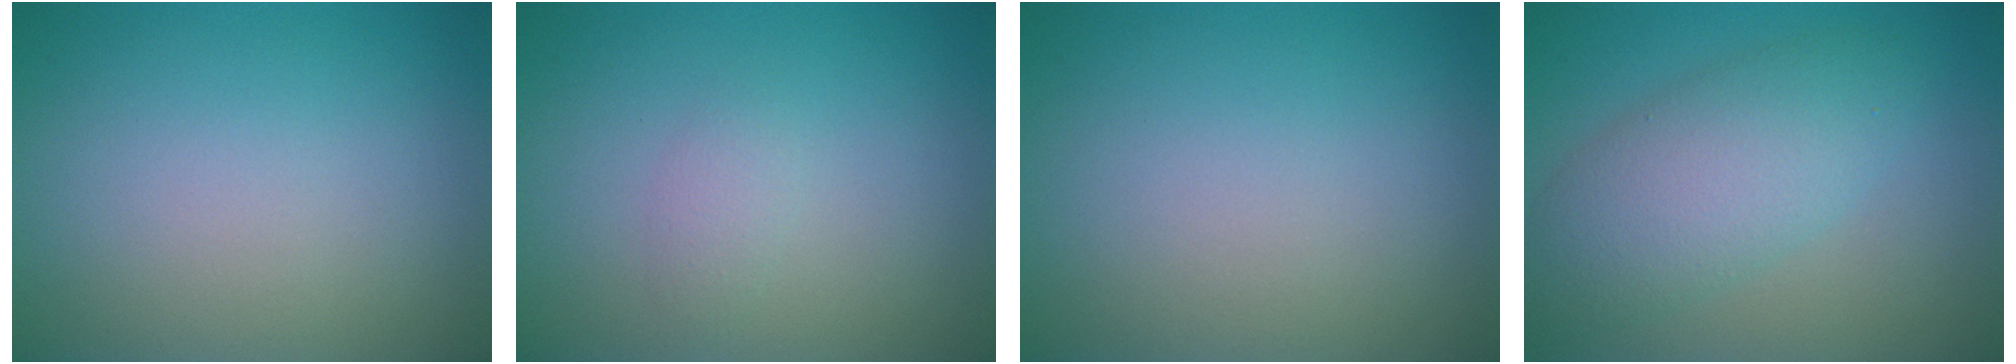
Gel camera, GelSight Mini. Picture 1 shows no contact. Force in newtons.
{"total": 1.2, "press": 1.2, "slide": 0.0}
{"total": 0.0}
{"total": 5.3, "press": 5.3, "slide": 0.2}